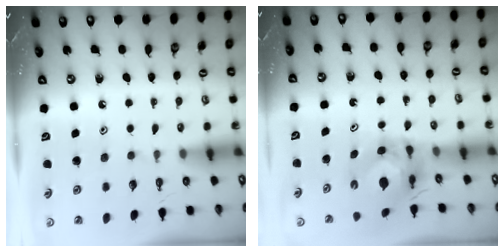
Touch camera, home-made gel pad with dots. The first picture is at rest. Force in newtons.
{"total": 6.1, "press": 6.1, "slide": 0.5}